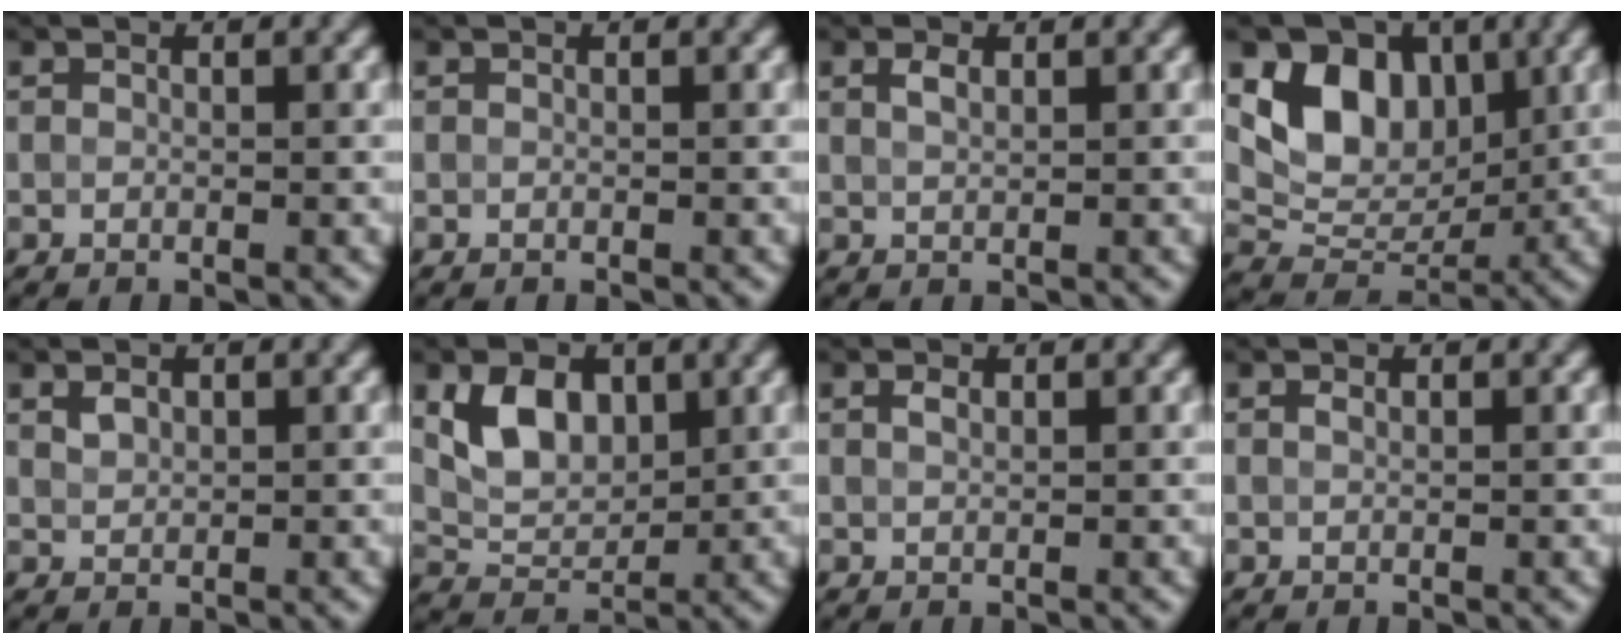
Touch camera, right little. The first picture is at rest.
{"total": 0.0}
{"total": 1.2, "force": [0.7, 0.6, 0.9], "torque": [-0.020, 0.001, 0.015]}
{"total": 6.8, "force": [2.1, 5.1, 4.0], "torque": [-0.057, -0.008, 0.034]}
{"total": 1.1, "force": [0.6, 0.7, 0.5], "torque": [-0.012, -0.001, 0.015]}
{"total": 4.8, "force": [1.7, 3.2, 3.1], "torque": [-0.062, -0.003, 0.031]}
{"total": 0.8, "force": [0.4, 0.4, 0.6], "torque": [-0.015, 0.001, 0.010]}
{"total": 0.5, "force": [0.3, 0.2, 0.4], "torque": [-0.009, 0.002, 0.005]}